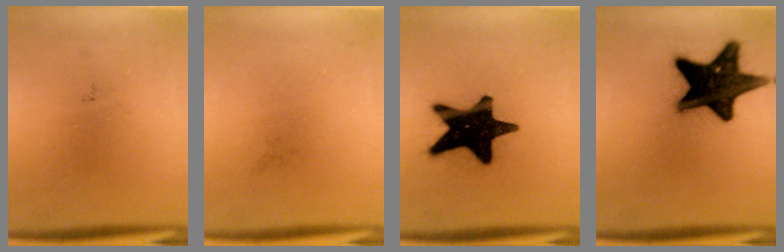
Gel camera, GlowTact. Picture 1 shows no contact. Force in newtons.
{"total": 0.0}
{"total": 19.5}
{"total": 18.8}